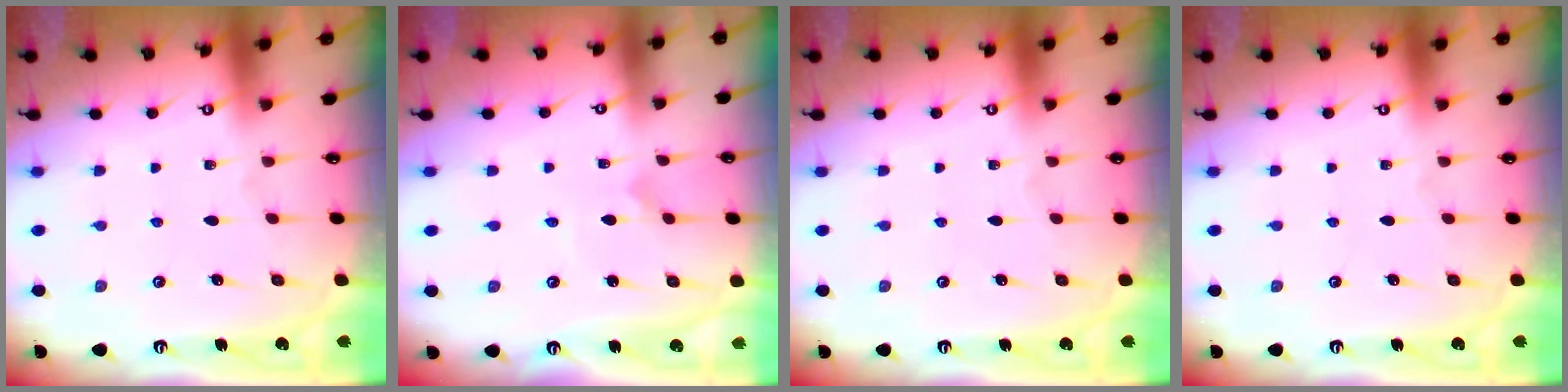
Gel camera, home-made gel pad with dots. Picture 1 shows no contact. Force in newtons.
{"total": 0.7, "press": 0.7, "slide": 0.0}
{"total": 0.0}
{"total": 0.0}